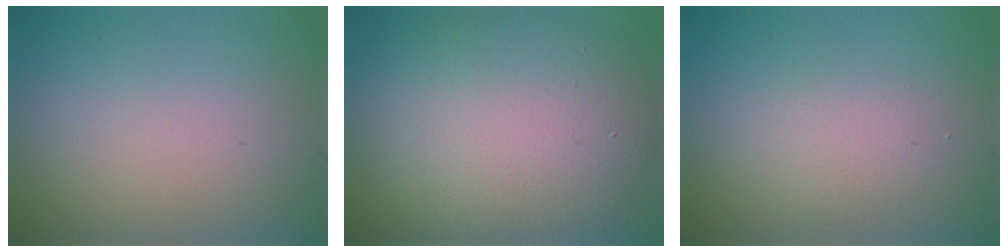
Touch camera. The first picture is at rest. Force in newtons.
{"total": 12.9, "press": 12.8, "slide": 1.2}
{"total": 1.9, "press": 1.9, "slide": 0.0}